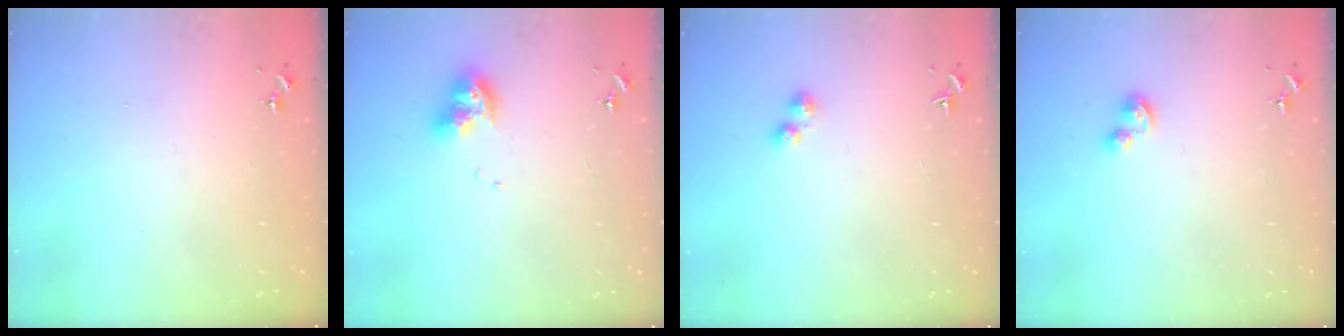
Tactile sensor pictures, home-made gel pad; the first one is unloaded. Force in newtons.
{"total": 11.1, "press": 11.1, "slide": 1.3}
{"total": 3.9, "press": 3.9, "slide": 0.5}
{"total": 3.5, "press": 3.5, "slide": 0.4}